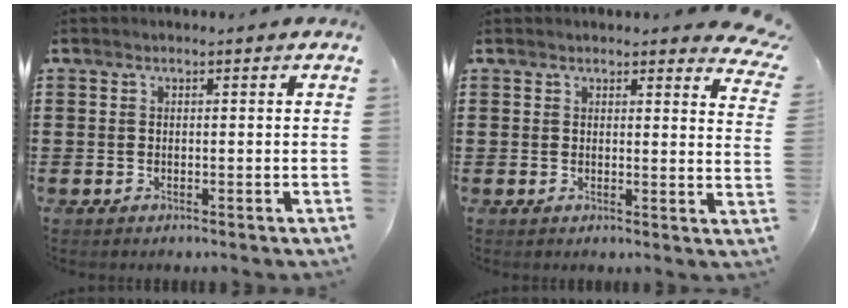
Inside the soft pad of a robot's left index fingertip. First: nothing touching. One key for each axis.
{"total": 2.8, "fx": 2.6, "fy": 0.3, "fz": 0.8, "tx": -0.008, "ty": -0.013, "tz": 0.046}